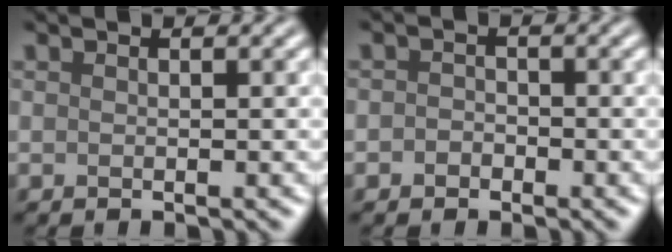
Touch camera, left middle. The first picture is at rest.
{"total": 1.2, "force": [-0.6, 1.0, 0.4], "torque": [-0.005, 0.000, -0.014]}